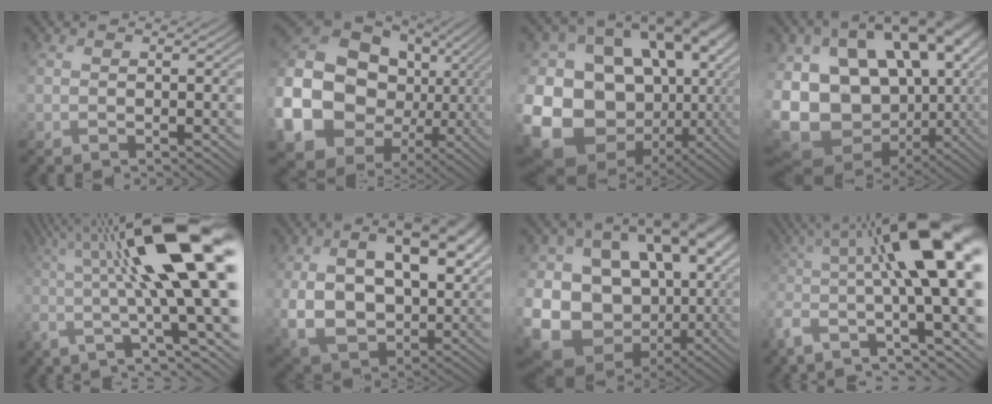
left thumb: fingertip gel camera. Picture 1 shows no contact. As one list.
[{"total": 21.1, "force": [-1.1, 17.3, 12.0], "torque": [-0.322, -0.023, -0.021]}, {"total": 21.9, "force": [-1.9, 18.5, 11.6], "torque": [-0.241, -0.005, -0.030]}, {"total": 21.4, "force": [0.6, 16.1, 14.1], "torque": [-0.276, -0.004, 0.027]}, {"total": 18.2, "force": [1.3, 4.0, 17.7], "torque": [-0.252, 0.005, 0.036]}, {"total": 16.4, "force": [3.3, 10.7, 12.0], "torque": [-0.205, -0.012, 0.071]}, {"total": 20.8, "force": [2.3, 17.5, 11.1], "torque": [-0.226, -0.004, 0.061]}, {"total": 17.3, "force": [-3.0, 5.2, 16.2], "torque": [-0.271, 0.005, -0.049]}]